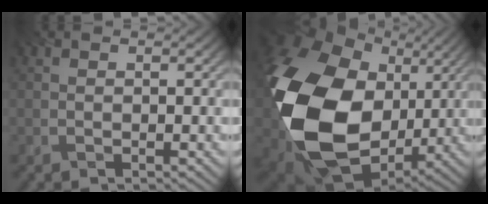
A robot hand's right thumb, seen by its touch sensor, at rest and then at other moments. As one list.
[{"total": 21.3, "force": [0.8, 15.9, 14.2], "torque": [-0.374, -0.040, 0.037]}]